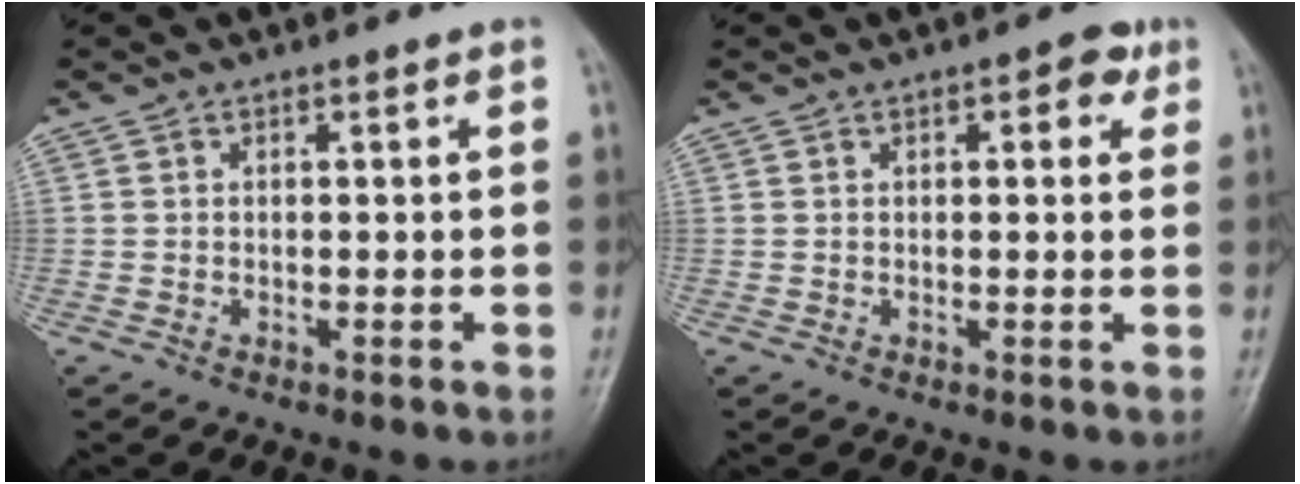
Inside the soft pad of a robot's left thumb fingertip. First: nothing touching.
{"total": 3.9, "force": [1.8, 2.0, 2.9], "torque": [-0.020, 0.000, 0.014]}